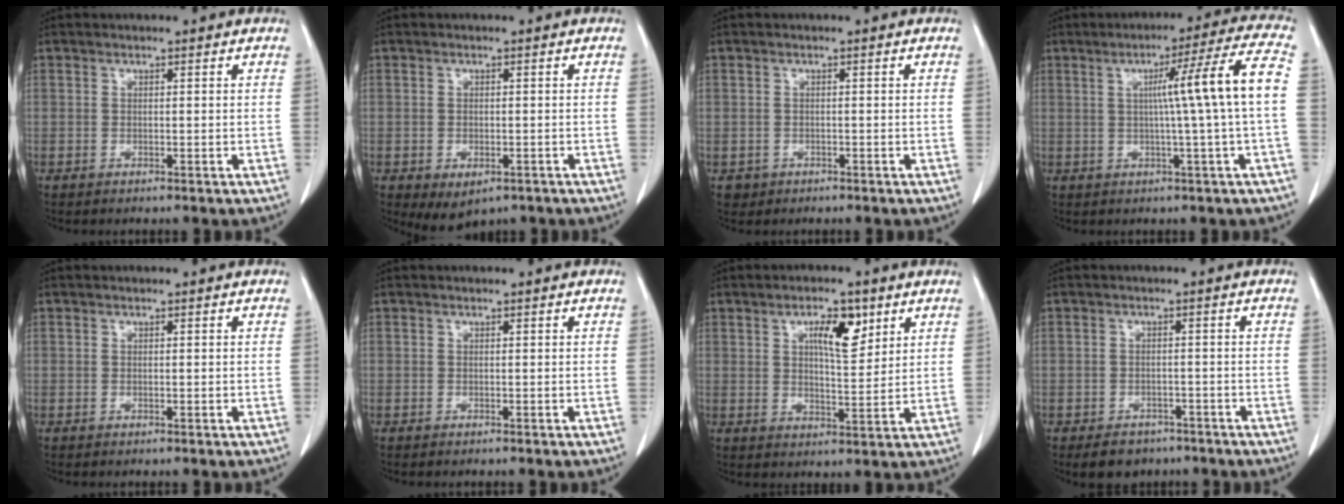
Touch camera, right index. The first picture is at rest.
{"total": 4.1, "force": [-2.2, 2.5, 2.5], "torque": [-0.035, -0.005, -0.017]}
{"total": 1.8, "force": [-0.6, 1.7, -0.1], "torque": [-0.002, 0.007, -0.006]}
{"total": 11.2, "force": [0.5, -2.3, 11.0], "torque": [-0.155, 0.012, 0.010]}
{"total": 0.0}
{"total": 0.0}
{"total": 6.7, "force": [3.2, 2.2, 5.5], "torque": [-0.093, 0.003, 0.053]}
{"total": 4.9, "force": [-3.6, 3.0, 1.2], "torque": [-0.017, 0.005, -0.048]}